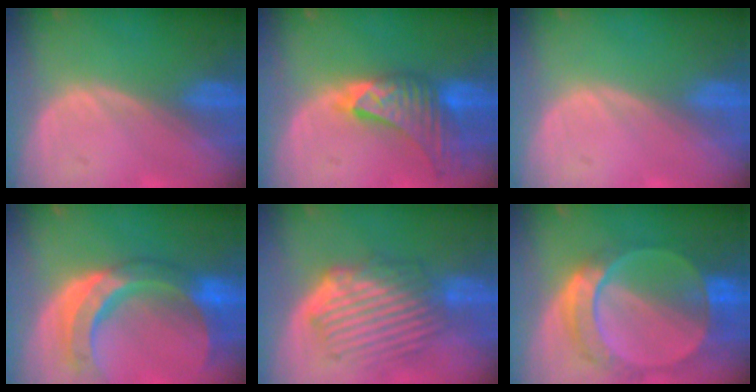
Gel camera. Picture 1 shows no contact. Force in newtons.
{"total": 9.1, "press": 8.2, "slide": 3.8}
{"total": 0.0}
{"total": 11.5, "press": 9.8, "slide": 6.1}
{"total": 9.6, "press": 8.5, "slide": 4.5}
{"total": 9.5, "press": 8.2, "slide": 4.8}